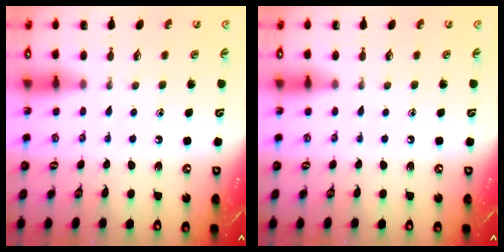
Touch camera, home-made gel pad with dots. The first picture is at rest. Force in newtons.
{"total": 0.0}